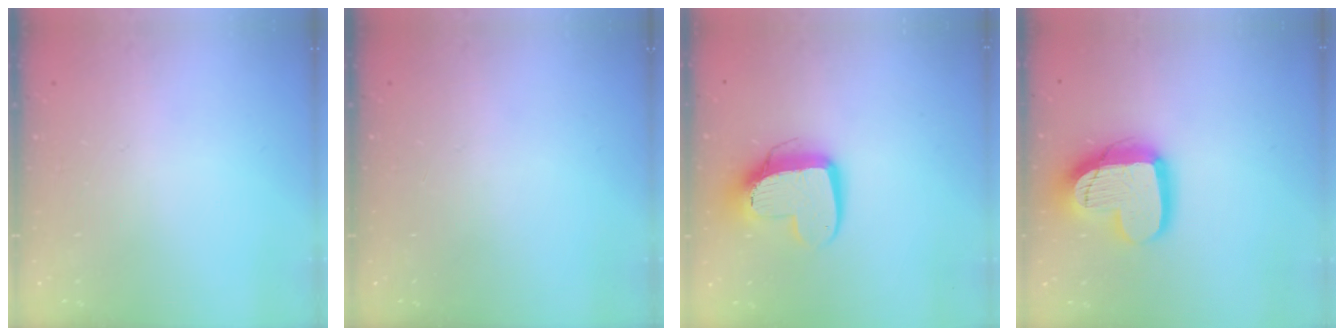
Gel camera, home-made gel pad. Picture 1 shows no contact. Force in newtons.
{"total": 0.0}
{"total": 13.3, "press": 13.2, "slide": 1.2}
{"total": 17.4, "press": 17.4, "slide": 1.4}